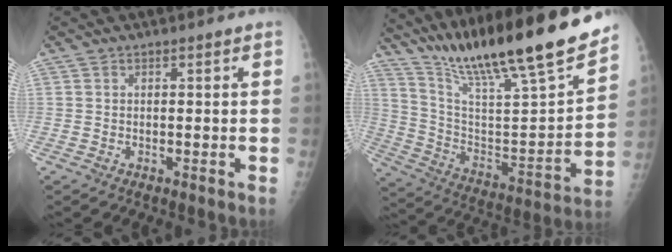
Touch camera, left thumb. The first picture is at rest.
{"total": 27.4, "force": [21.7, 3.5, 16.4], "torque": [-0.252, -0.095, 0.355]}